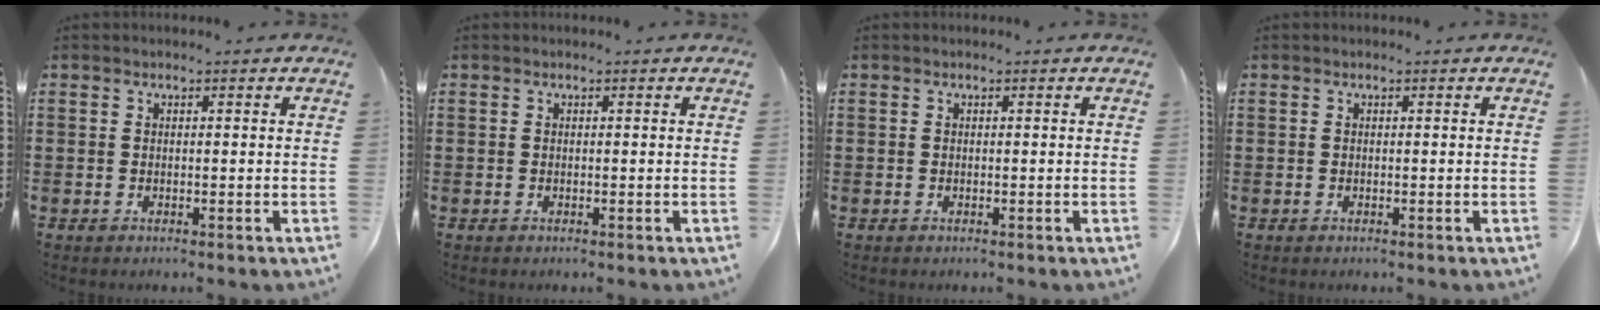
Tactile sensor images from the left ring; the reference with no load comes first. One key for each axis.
{"total": 0.0}
{"total": 0.0}
{"total": 0.0}